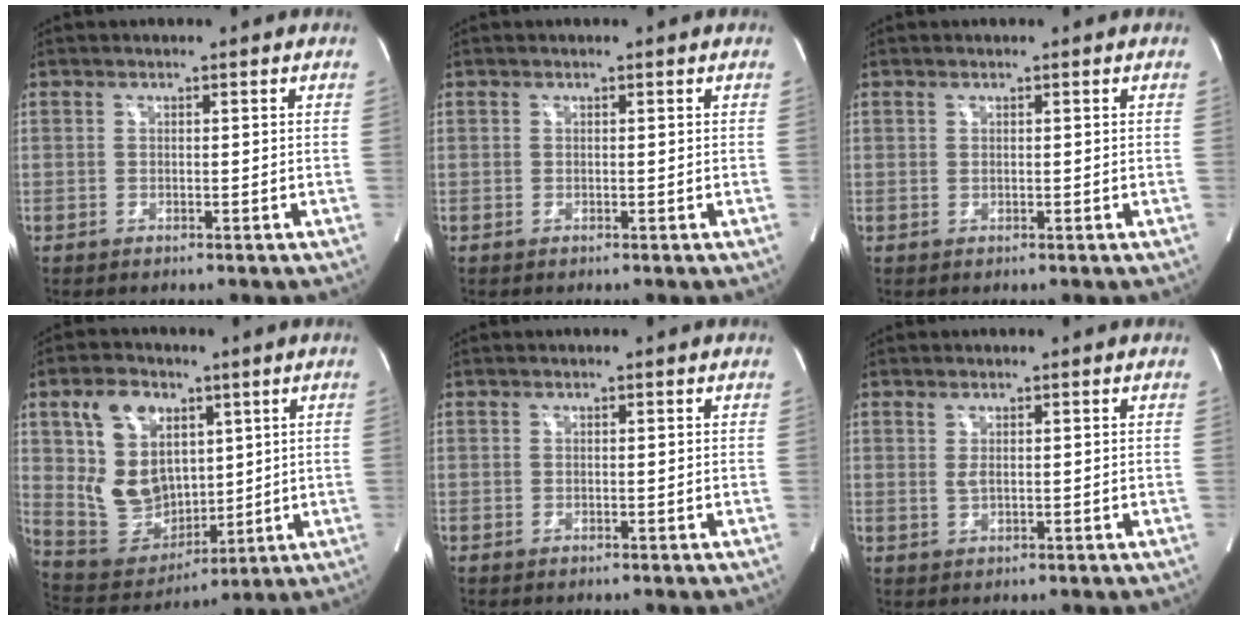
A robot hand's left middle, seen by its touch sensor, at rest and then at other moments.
{"total": 0.0}
{"total": 0.0}
{"total": 13.2, "force": [4.7, 8.9, 8.5], "torque": [-0.186, 0.022, 0.107]}
{"total": 0.0}
{"total": 1.1, "force": [0.4, 0.3, 1.0], "torque": [-0.023, -0.004, 0.011]}